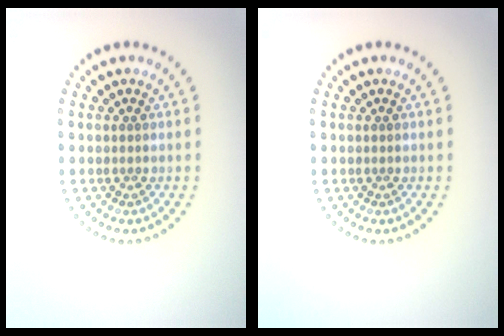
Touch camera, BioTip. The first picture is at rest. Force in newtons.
{"total": 0.0}